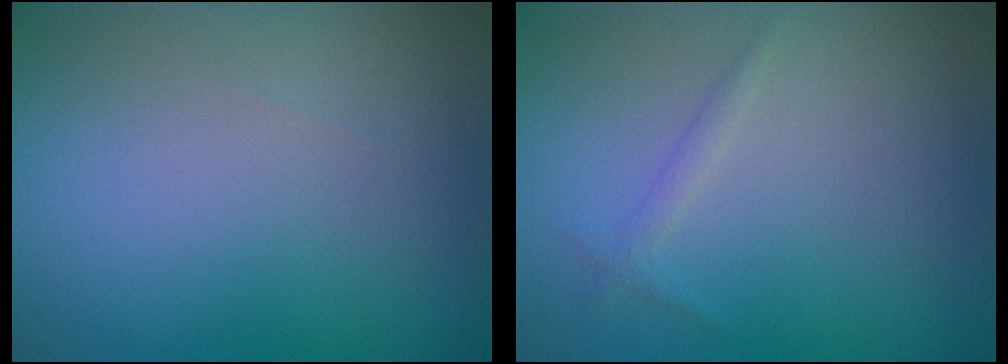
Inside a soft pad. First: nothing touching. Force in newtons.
{"total": 0.8, "press": 0.8, "slide": 0.0}